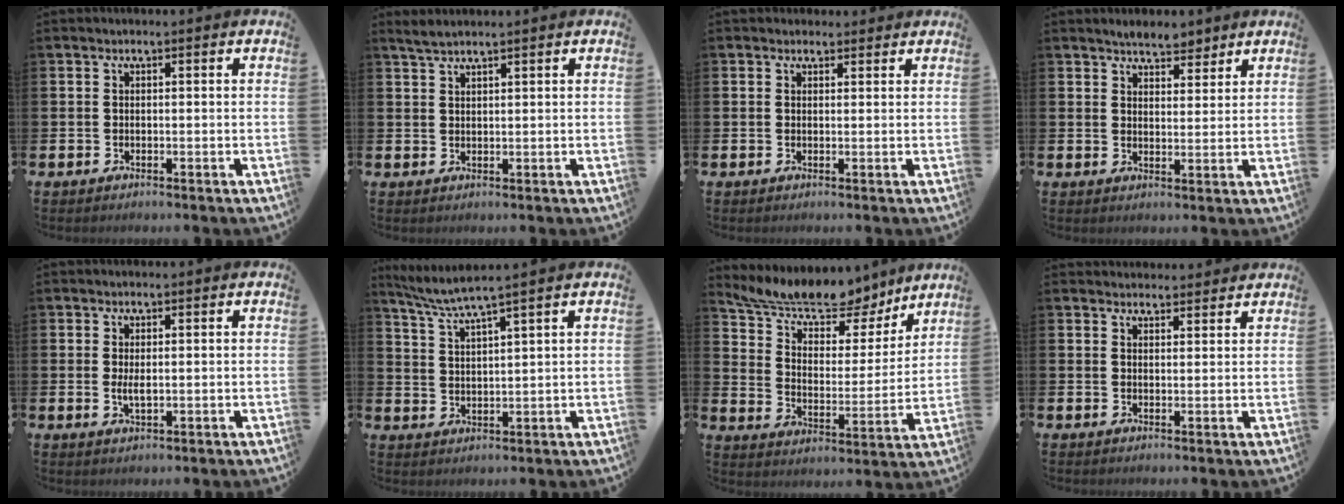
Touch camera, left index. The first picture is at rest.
{"total": 2.0, "force": [1.9, 0.1, 0.7], "torque": [-0.025, 0.006, 0.037]}
{"total": 1.4, "force": [1.2, 0.7, 0.0], "torque": [0.007, 0.001, 0.020]}
{"total": 4.3, "force": [4.0, 1.3, 0.4], "torque": [-0.009, -0.014, 0.074]}
{"total": 1.9, "force": [0.2, 0.6, 1.8], "torque": [-0.025, -0.004, 0.001]}
{"total": 4.7, "force": [4.2, -0.8, 1.9], "torque": [-0.058, -0.020, 0.072]}
{"total": 10.7, "force": [9.9, 3.1, 2.7], "torque": [-0.093, -0.068, 0.170]}
{"total": 2.6, "force": [2.5, 0.6, -0.2], "torque": [0.007, -0.014, 0.044]}